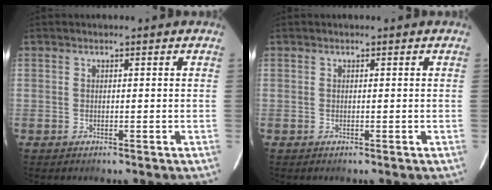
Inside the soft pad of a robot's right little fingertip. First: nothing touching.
{"total": 0.0}